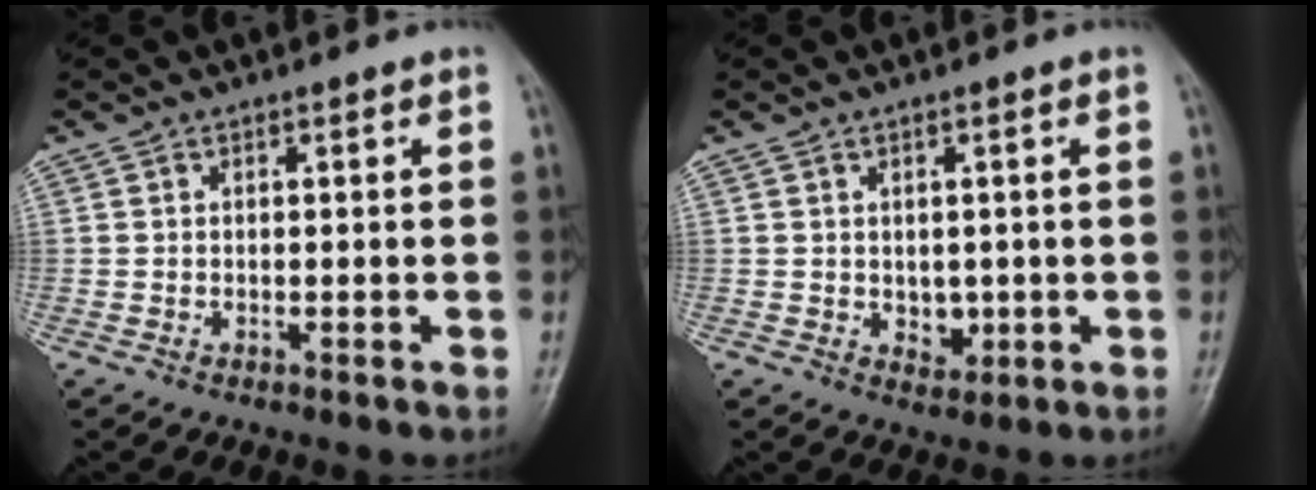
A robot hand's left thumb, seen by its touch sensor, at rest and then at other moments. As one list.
[{"total": 3.5, "force": [-0.1, 2.8, 2.2], "torque": [-0.012, -0.004, 0.006]}]